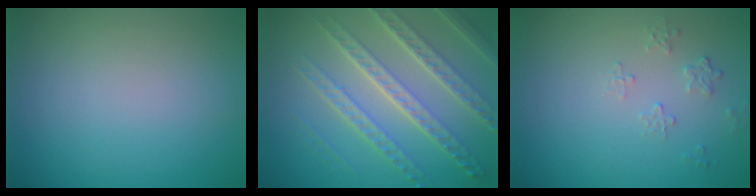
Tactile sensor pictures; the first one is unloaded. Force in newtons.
{"total": 7.2, "press": 5.2, "slide": 5.1}
{"total": 1.2, "press": 0.8, "slide": 0.9}